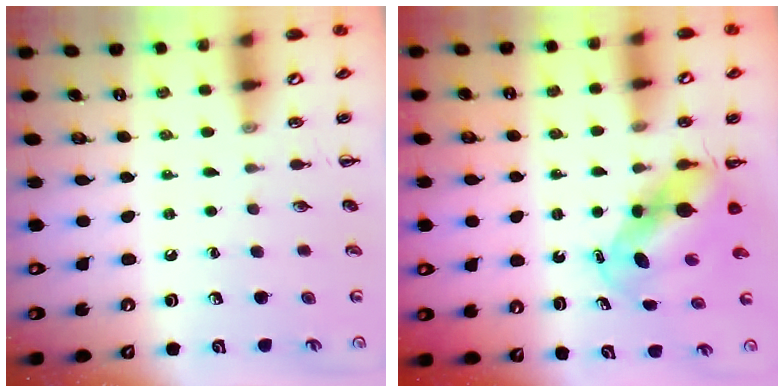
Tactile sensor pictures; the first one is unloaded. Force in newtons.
{"total": 5.4, "press": 5.3, "slide": 0.7}